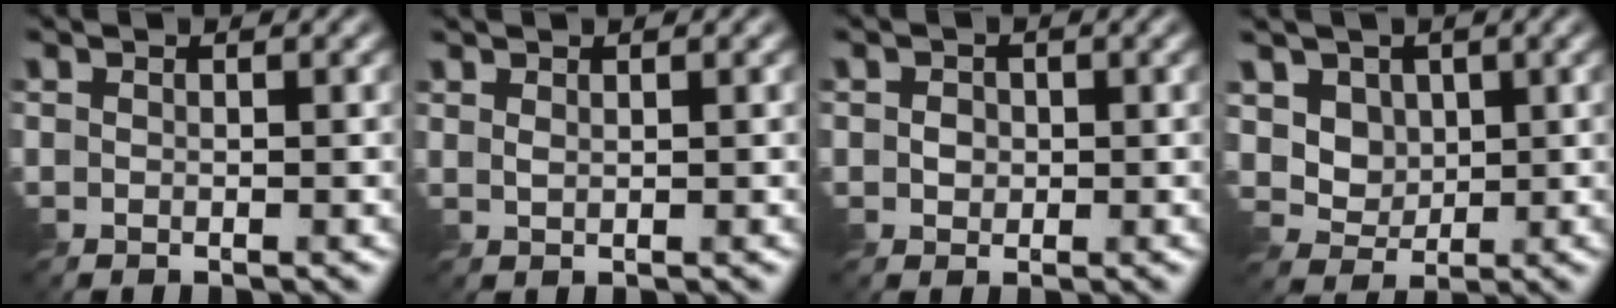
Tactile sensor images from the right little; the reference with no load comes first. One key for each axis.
{"total": 0.7, "fx": 0.6, "fy": 0.1, "fz": 0.4, "tx": -0.016, "ty": -0.001, "tz": 0.013}
{"total": 1.4, "fx": -0.1, "fy": 1.2, "fz": 0.6, "tx": -0.013, "ty": -0.003, "tz": -0.003}
{"total": 4.3, "fx": 1.6, "fy": 3.5, "fz": 1.9, "tx": -0.061, "ty": -0.012, "tz": 0.043}